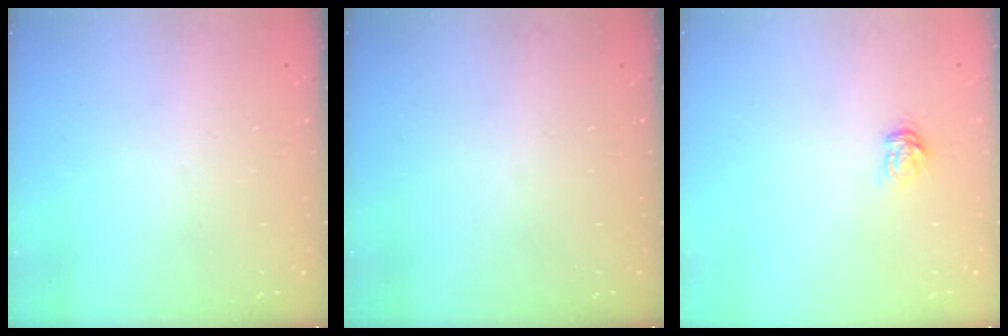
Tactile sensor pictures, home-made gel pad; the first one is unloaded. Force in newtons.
{"total": 0.0}
{"total": 4.5, "press": 4.5, "slide": 0.6}